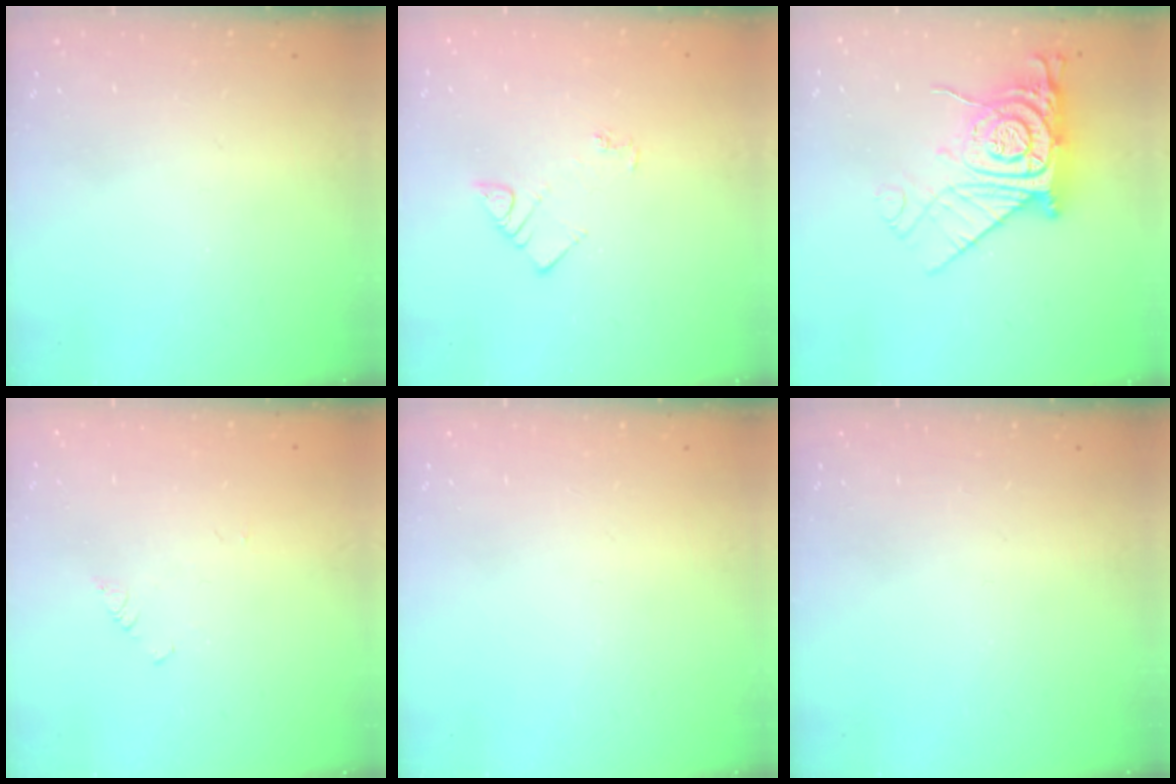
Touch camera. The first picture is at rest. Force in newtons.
{"total": 4.2, "press": 4.2, "slide": 0.5}
{"total": 16.0, "press": 15.9, "slide": 1.4}
{"total": 1.0, "press": 0.9, "slide": 0.2}
{"total": 0.0}
{"total": 0.0}